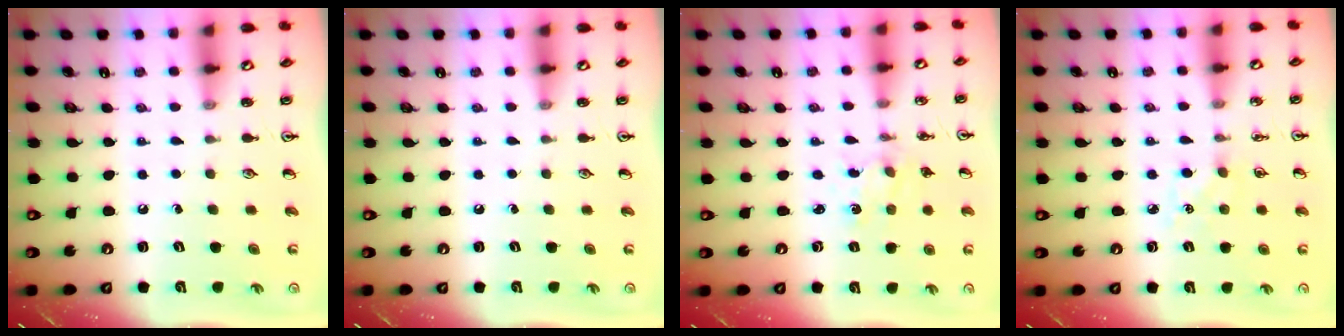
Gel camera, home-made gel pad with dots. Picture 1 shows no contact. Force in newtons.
{"total": 0.0}
{"total": 0.7, "press": 0.7, "slide": 0.1}
{"total": 5.7, "press": 5.7, "slide": 0.8}